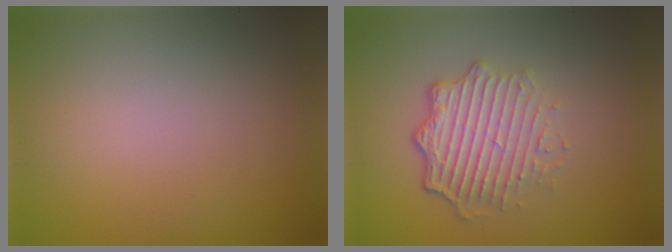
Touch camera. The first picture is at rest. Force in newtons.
{"total": 5.2, "press": 3.6, "slide": 3.8}